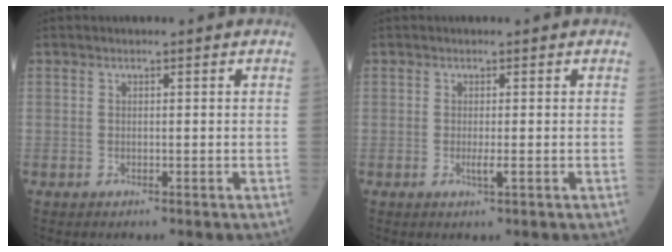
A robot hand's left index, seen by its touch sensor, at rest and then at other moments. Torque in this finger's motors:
{"motor_torque": [0.20, 0.20, 0.15, 0.05]}